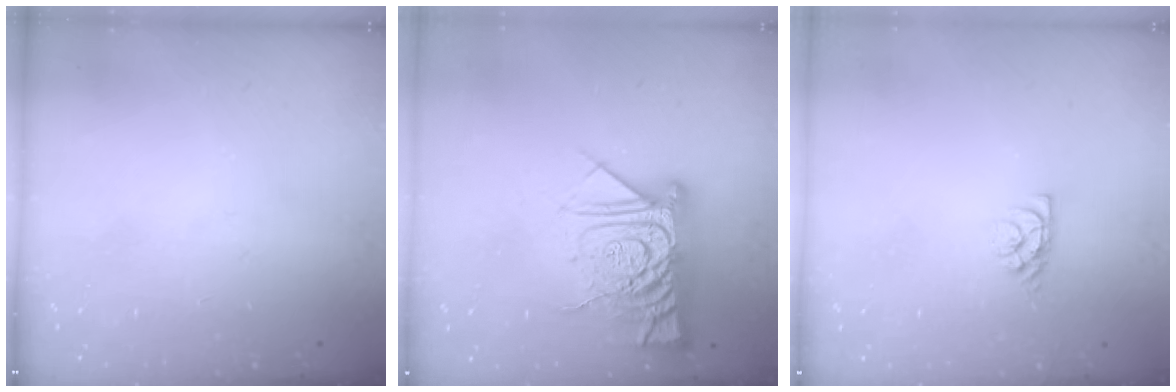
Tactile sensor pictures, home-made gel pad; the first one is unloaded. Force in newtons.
{"total": 15.3, "press": 15.2, "slide": 1.3}
{"total": 4.6, "press": 4.6, "slide": 0.5}